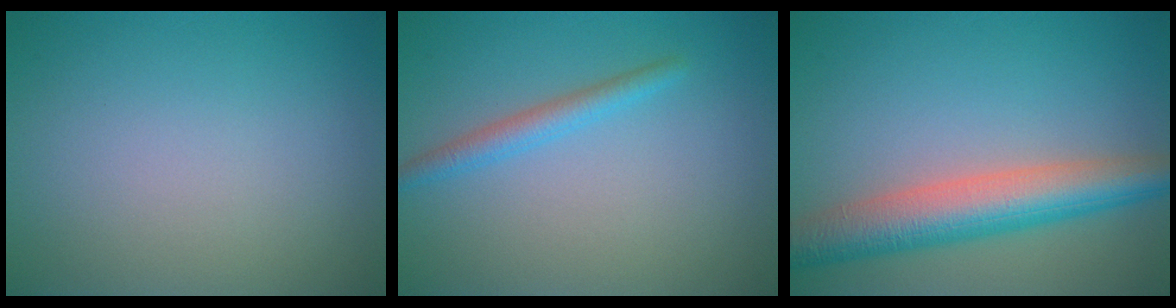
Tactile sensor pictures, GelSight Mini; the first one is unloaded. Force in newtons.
{"total": 2.0, "press": 2.0, "slide": 0.1}
{"total": 7.0, "press": 7.0, "slide": 0.3}